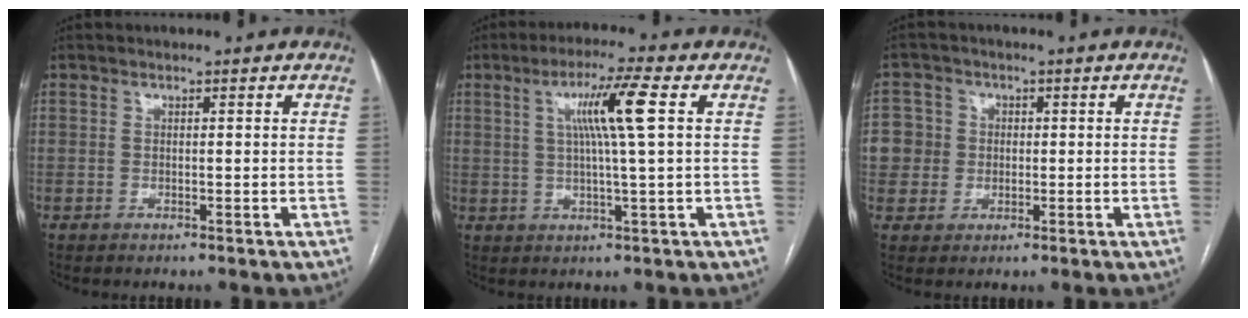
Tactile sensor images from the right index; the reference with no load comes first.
{"total": 8.1, "force": [2.1, -0.9, 7.8], "torque": [-0.141, 0.005, 0.039]}
{"total": 6.3, "force": [0.4, 6.3, 0.7], "torque": [-0.017, 0.023, 0.011]}